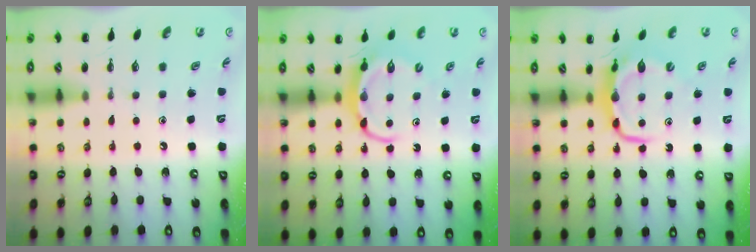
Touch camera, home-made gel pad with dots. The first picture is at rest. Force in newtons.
{"total": 6.2, "press": 6.2, "slide": 0.6}
{"total": 7.4, "press": 7.3, "slide": 1.2}